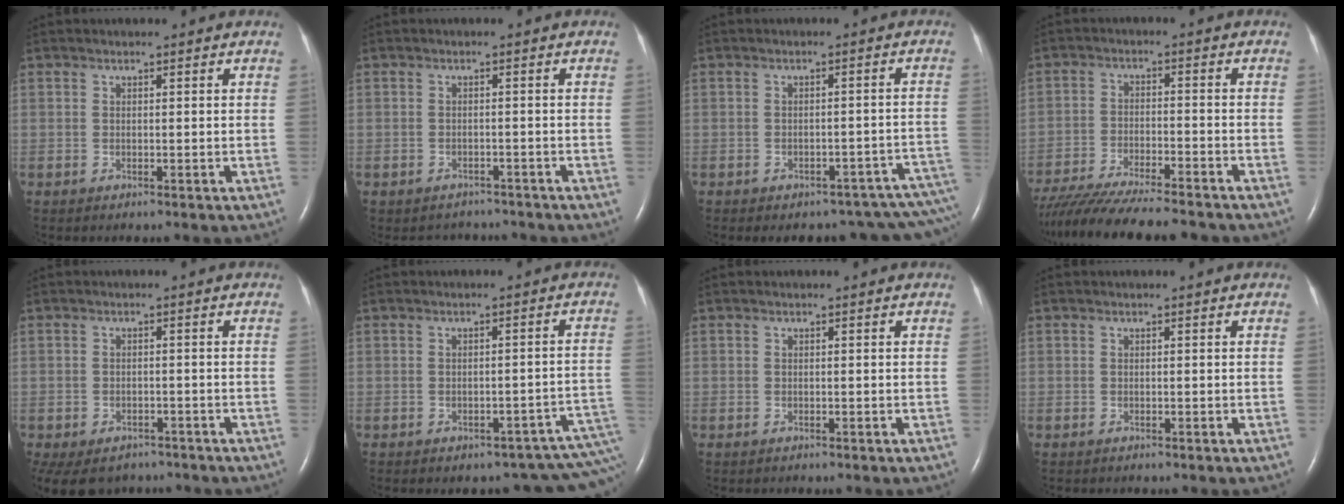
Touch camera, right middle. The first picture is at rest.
{"total": 3.1, "force": [-2.7, 1.4, -0.4], "torque": [-0.004, 0.007, -0.039]}
{"total": 13.8, "force": [-11.7, 5.1, 5.2], "torque": [-0.015, 0.043, -0.116]}
{"total": 18.6, "force": [-16.4, 2.0, 8.5], "torque": [-0.161, -0.036, -0.254]}
{"total": 10.4, "force": [-7.7, 6.3, 3.2], "torque": [-0.085, -0.005, -0.095]}
{"total": 9.5, "force": [-5.9, 4.8, 5.7], "torque": [-0.038, 0.035, -0.062]}
{"total": 0.0}
{"total": 0.0}